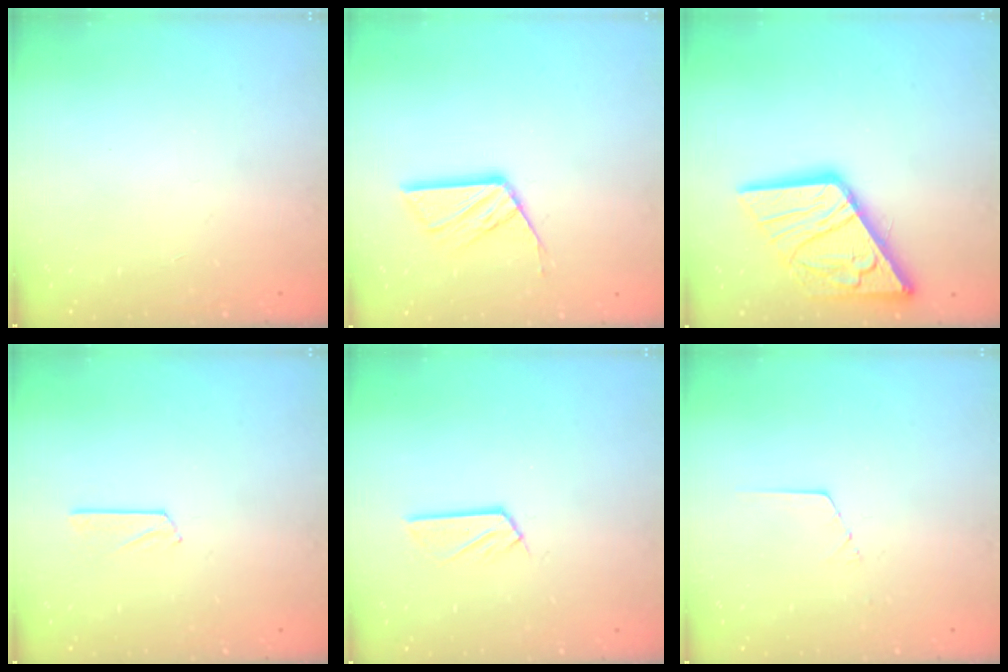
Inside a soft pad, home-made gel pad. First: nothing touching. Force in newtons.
{"total": 10.5, "press": 10.5, "slide": 0.7}
{"total": 17.1, "press": 17.0, "slide": 1.8}
{"total": 3.9, "press": 3.9, "slide": 0.5}
{"total": 5.3, "press": 5.3, "slide": 0.2}
{"total": 1.4, "press": 1.4, "slide": 0.1}